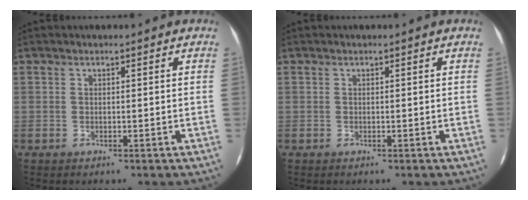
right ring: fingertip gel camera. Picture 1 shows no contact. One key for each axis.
{"total": 0.0}